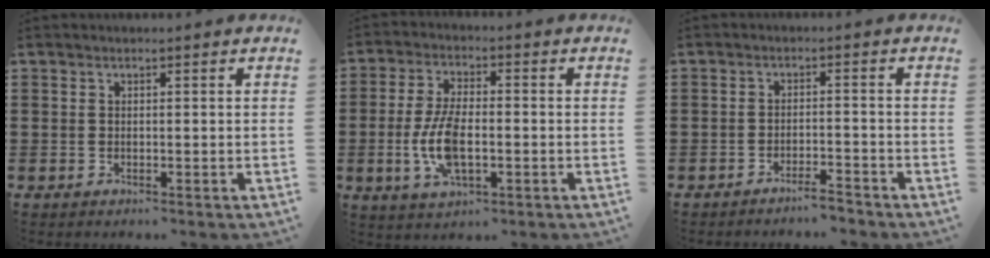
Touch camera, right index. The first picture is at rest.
{"total": 8.3, "force": [-1.7, 3.5, 7.3], "torque": [-0.165, -0.006, -0.036]}
{"total": 2.8, "force": [-2.7, 0.0, 0.8], "torque": [-0.016, 0.001, -0.055]}